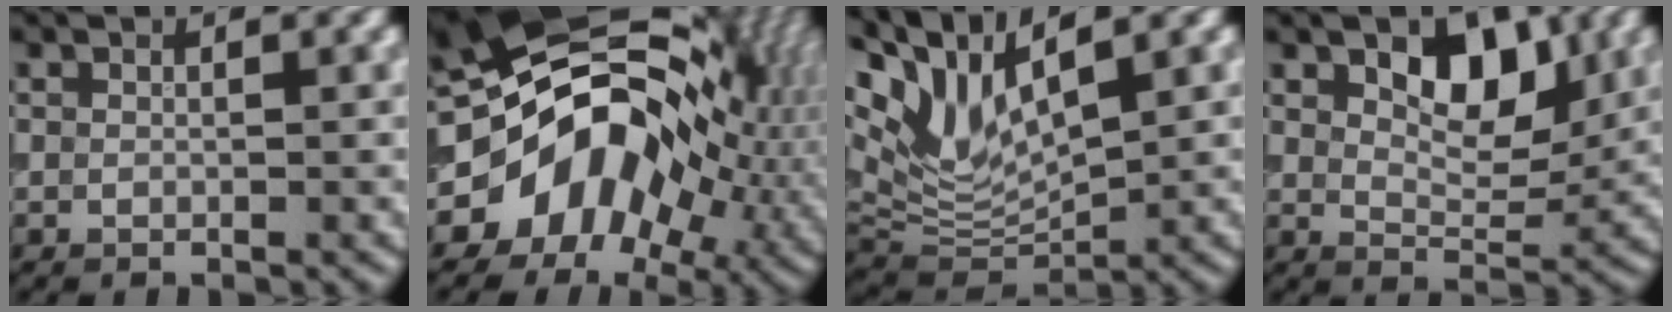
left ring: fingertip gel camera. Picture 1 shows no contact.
{"total": 15.3, "force": [-1.9, 11.6, 9.8], "torque": [-0.135, -0.002, -0.043]}
{"total": 7.7, "force": [4.9, 3.1, 5.2], "torque": [-0.120, 0.008, 0.094]}
{"total": 5.3, "force": [2.4, 2.9, 3.8], "torque": [-0.055, -0.005, 0.032]}